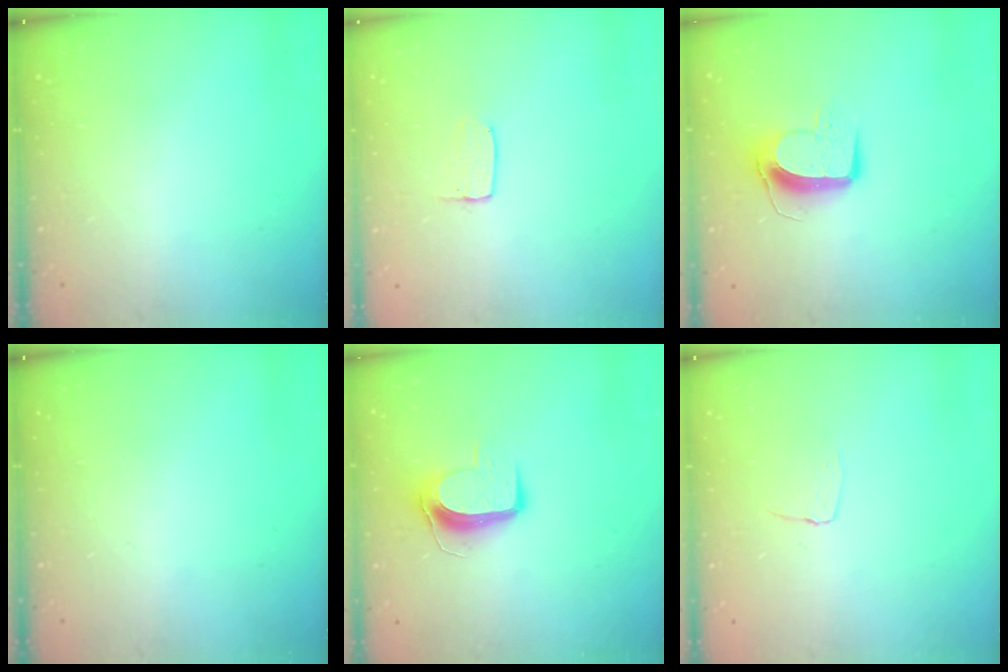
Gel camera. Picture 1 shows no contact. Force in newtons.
{"total": 3.4, "press": 3.3, "slide": 0.3}
{"total": 10.0, "press": 10.0, "slide": 0.5}
{"total": 0.0}
{"total": 10.1, "press": 10.1, "slide": 0.9}
{"total": 3.6, "press": 3.6, "slide": 0.3}